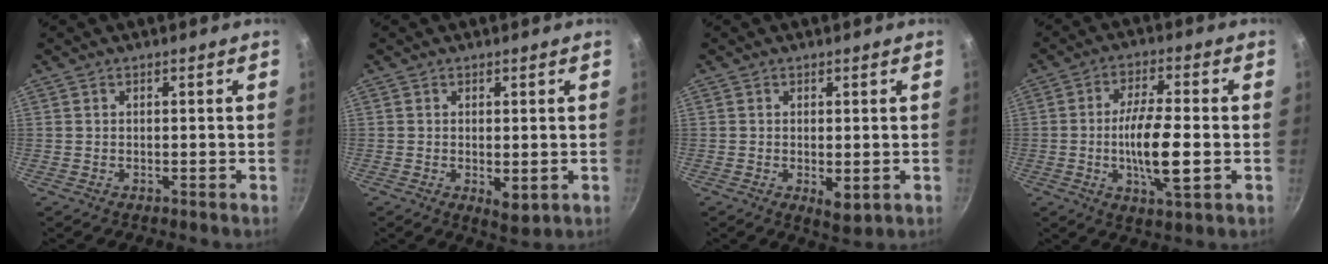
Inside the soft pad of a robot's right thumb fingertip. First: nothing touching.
{"total": 3.7, "force": [-0.4, 1.6, 3.3], "torque": [-0.051, -0.013, -0.002]}
{"total": 3.6, "force": [-0.5, 1.5, 3.2], "torque": [-0.050, -0.014, -0.003]}
{"total": 11.7, "force": [-1.8, 3.2, 11.1], "torque": [-0.206, 0.006, -0.035]}